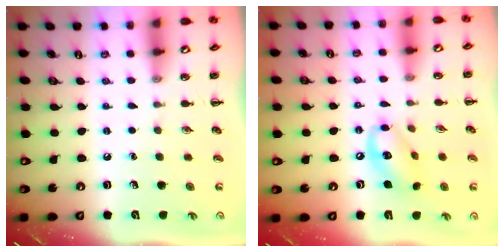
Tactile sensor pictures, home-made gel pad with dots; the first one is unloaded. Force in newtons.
{"total": 12.2, "press": 12.0, "slide": 2.5}